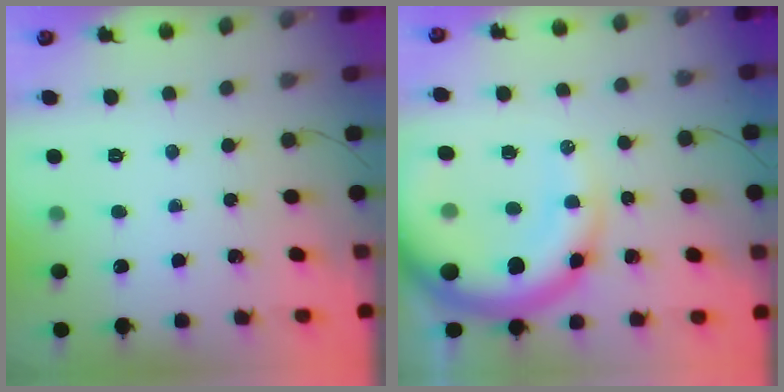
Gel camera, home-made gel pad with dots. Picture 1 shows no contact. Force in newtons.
{"total": 19.3, "press": 18.6, "slide": 5.0}